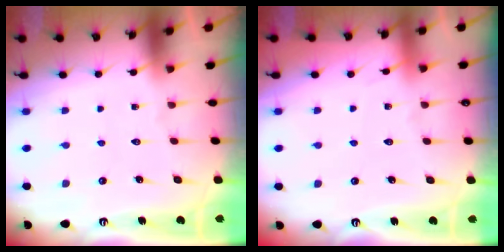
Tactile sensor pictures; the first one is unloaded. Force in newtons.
{"total": 2.6, "press": 2.6, "slide": 0.4}